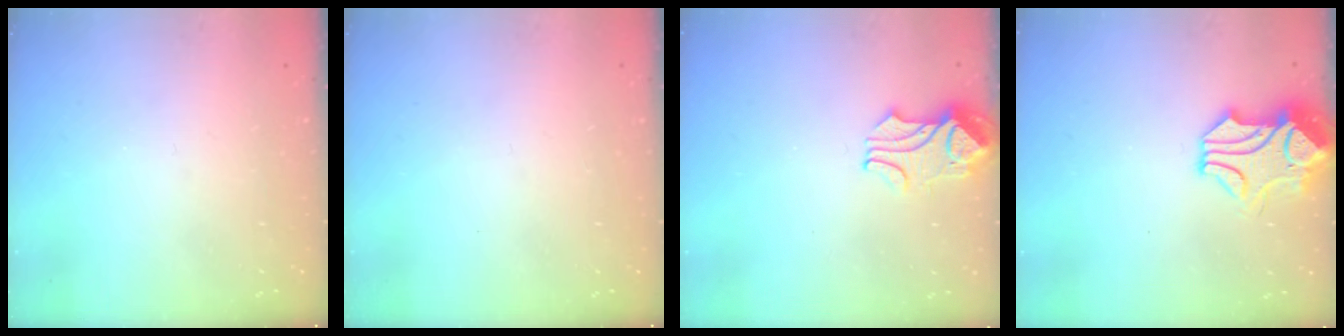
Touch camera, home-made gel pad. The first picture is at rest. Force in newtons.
{"total": 0.0}
{"total": 2.3, "press": 2.3, "slide": 0.5}
{"total": 1.6, "press": 1.2, "slide": 1.1}